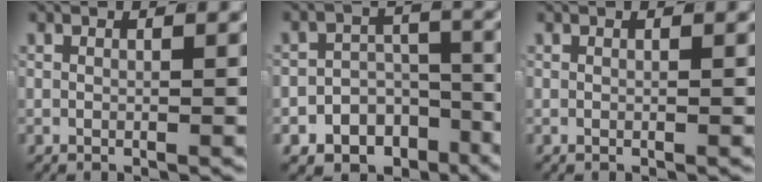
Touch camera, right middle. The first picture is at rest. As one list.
[{"total": 10.9, "force": [-8.3, 6.8, 2.1], "torque": [-0.007, -0.022, -0.139]}, {"total": 0.0}]